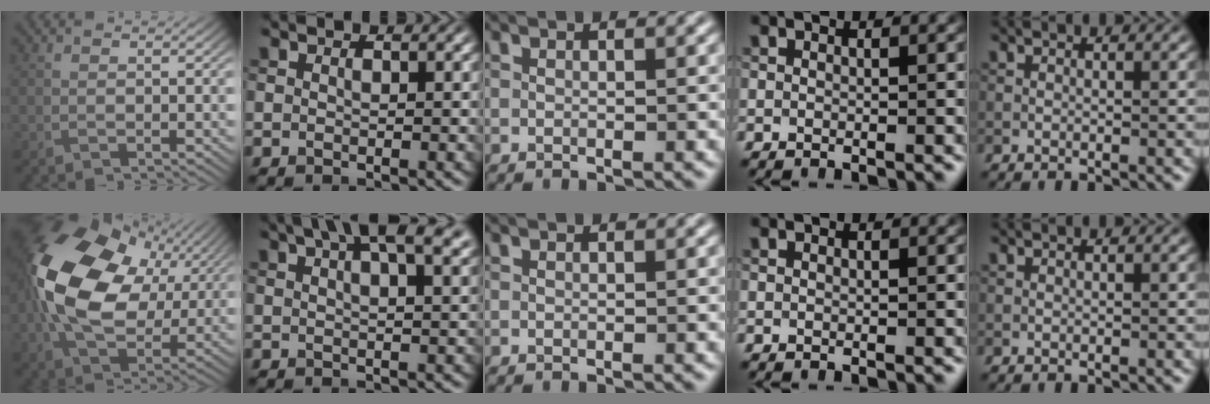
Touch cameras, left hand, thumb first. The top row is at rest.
{"thumb": {"total": 19.5, "force": [4.4, 13.2, 13.7], "torque": [-0.302, 0.011, 0.083]}, "index": {"total": 8.6, "force": [5.3, 3.0, 6.1], "torque": [-0.061, 0.032, 0.055]}}